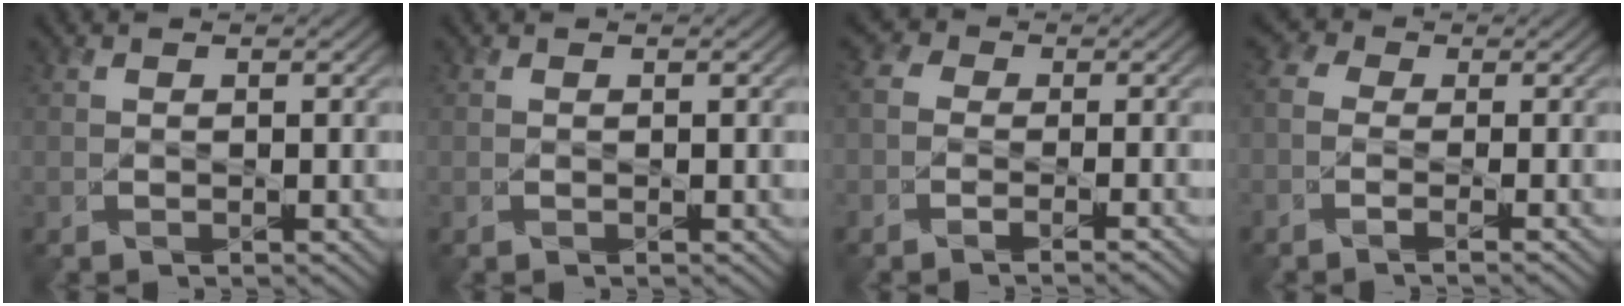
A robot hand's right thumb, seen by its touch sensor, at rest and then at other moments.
{"total": 0.0}
{"total": 3.3, "force": [-1.4, 2.3, 1.9], "torque": [-0.032, 0.002, -0.035]}
{"total": 3.4, "force": [-1.3, 1.8, 2.6], "torque": [-0.058, -0.002, -0.034]}